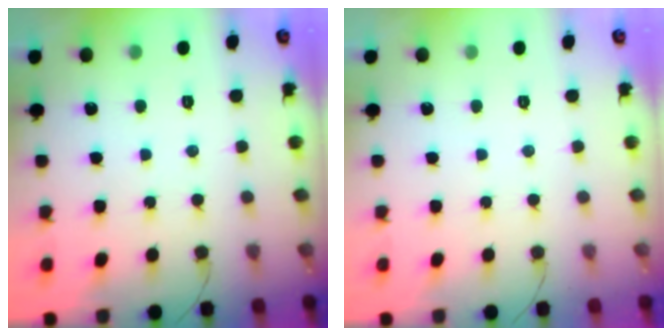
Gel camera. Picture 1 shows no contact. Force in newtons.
{"total": 0.0}